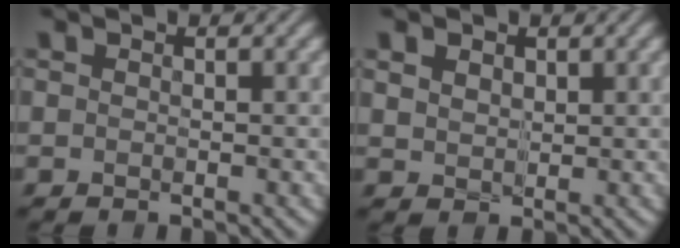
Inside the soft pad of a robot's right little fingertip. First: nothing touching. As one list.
[{"total": 2.0, "force": [1.0, 1.5, 0.9], "torque": [-0.029, -0.001, 0.019]}]